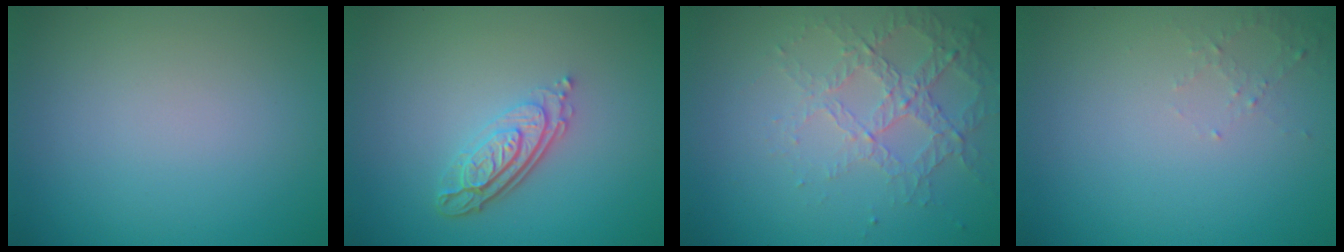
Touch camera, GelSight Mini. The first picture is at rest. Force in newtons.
{"total": 4.0, "press": 2.9, "slide": 2.7}
{"total": 4.2, "press": 2.9, "slide": 3.1}
{"total": 1.1, "press": 1.0, "slide": 0.4}